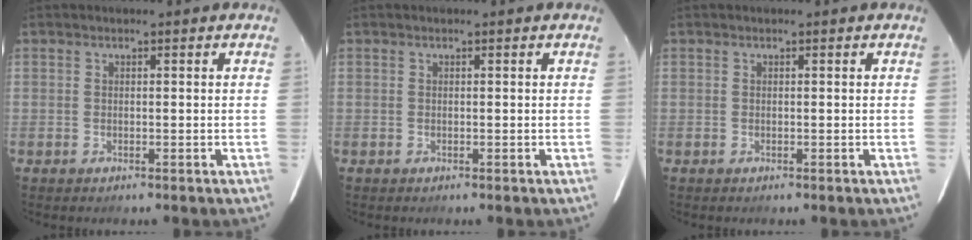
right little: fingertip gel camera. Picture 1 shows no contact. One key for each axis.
{"total": 0.0}
{"total": 0.0}